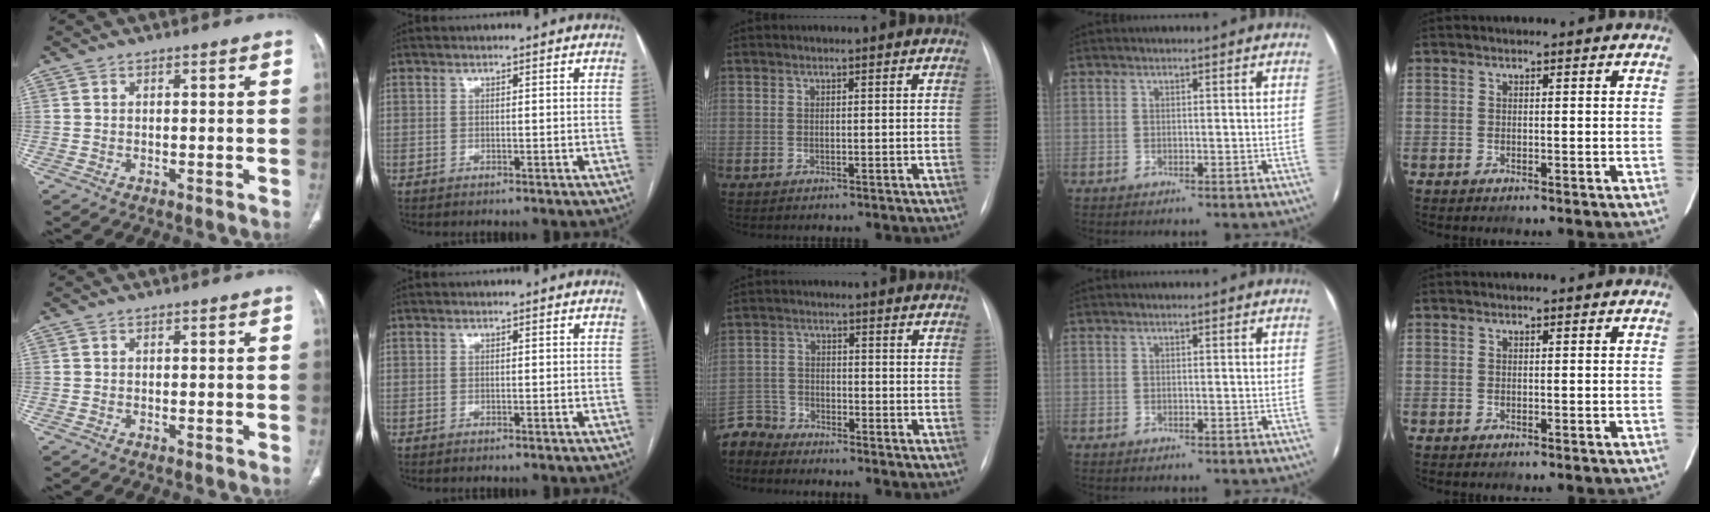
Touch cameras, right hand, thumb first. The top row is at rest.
{"middle": {"total": 5.3, "force": [-5.1, 1.0, -0.9], "torque": [0.023, -0.002, -0.104]}}